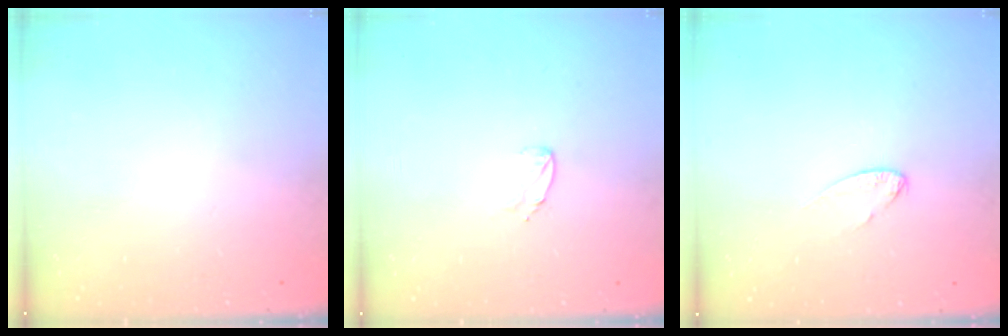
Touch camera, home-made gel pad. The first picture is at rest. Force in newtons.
{"total": 5.0, "press": 4.9, "slide": 0.4}
{"total": 4.8, "press": 4.8, "slide": 0.4}